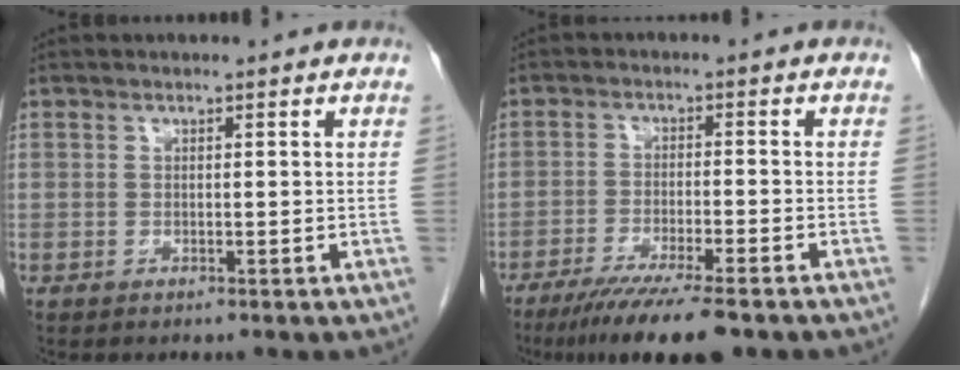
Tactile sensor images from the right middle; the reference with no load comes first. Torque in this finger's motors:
{"motor_torque": [1.12, -1.02, 0.23, 0.06]}